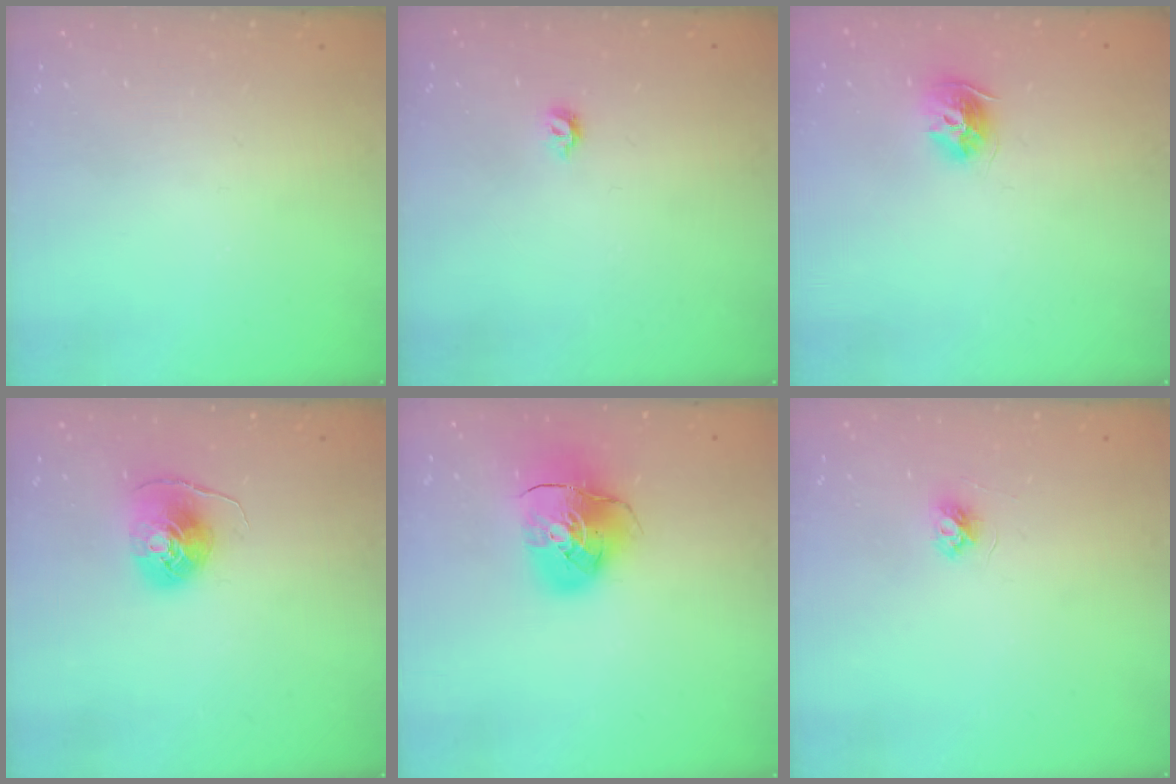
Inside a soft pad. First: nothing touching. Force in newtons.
{"total": 4.1, "press": 4.0, "slide": 0.8}
{"total": 9.5, "press": 9.5, "slide": 0.4}
{"total": 8.1, "press": 8.1, "slide": 0.4}
{"total": 10.6, "press": 10.5, "slide": 1.2}
{"total": 3.7, "press": 3.6, "slide": 0.4}